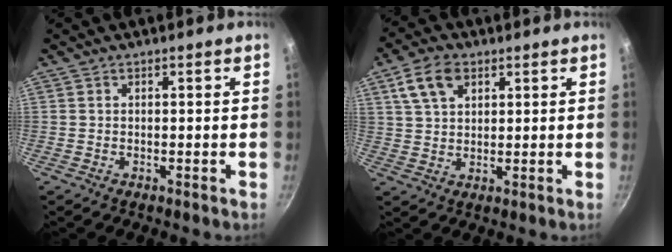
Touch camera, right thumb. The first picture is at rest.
{"total": 8.1, "force": [3.8, 5.1, 5.1], "torque": [-0.085, 0.002, 0.070]}